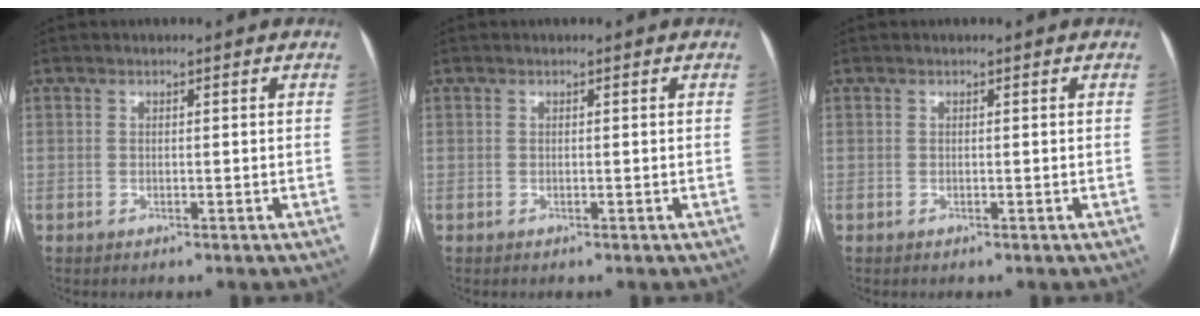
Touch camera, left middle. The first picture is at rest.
{"total": 0.0}
{"total": 0.0}